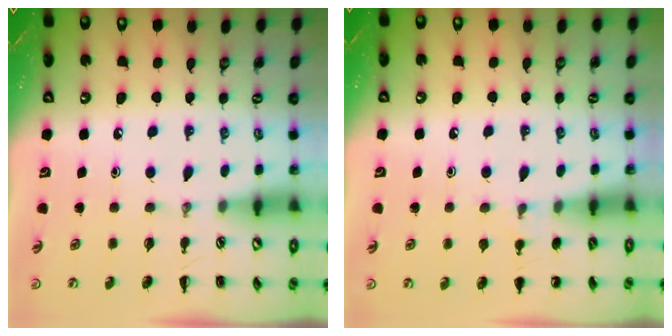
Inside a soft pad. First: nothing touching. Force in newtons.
{"total": 6.5, "press": 6.4, "slide": 1.4}